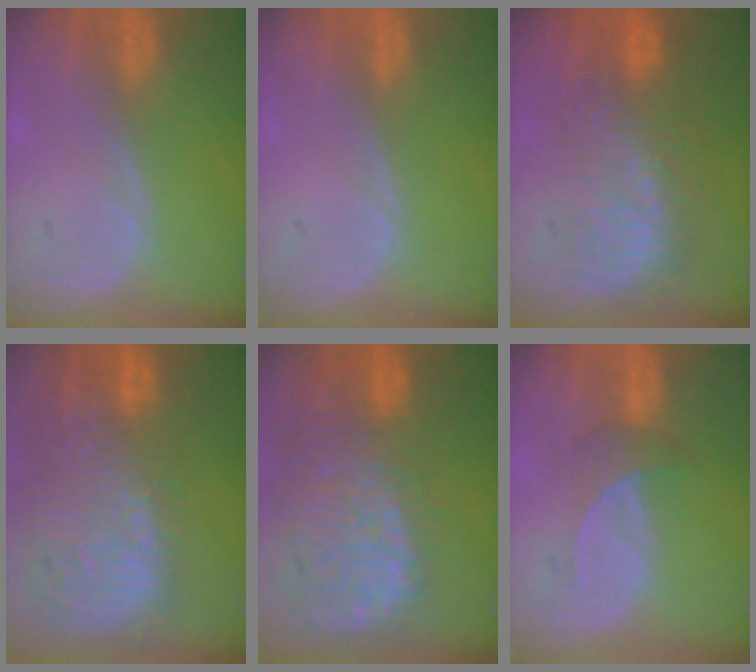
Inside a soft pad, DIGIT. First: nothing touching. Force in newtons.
{"total": 0.0}
{"total": 9.0, "press": 8.7, "slide": 2.2}
{"total": 15.5, "press": 12.7, "slide": 8.9}
{"total": 14.4, "press": 11.9, "slide": 8.2}
{"total": 2.8, "press": 2.7, "slide": 0.9}